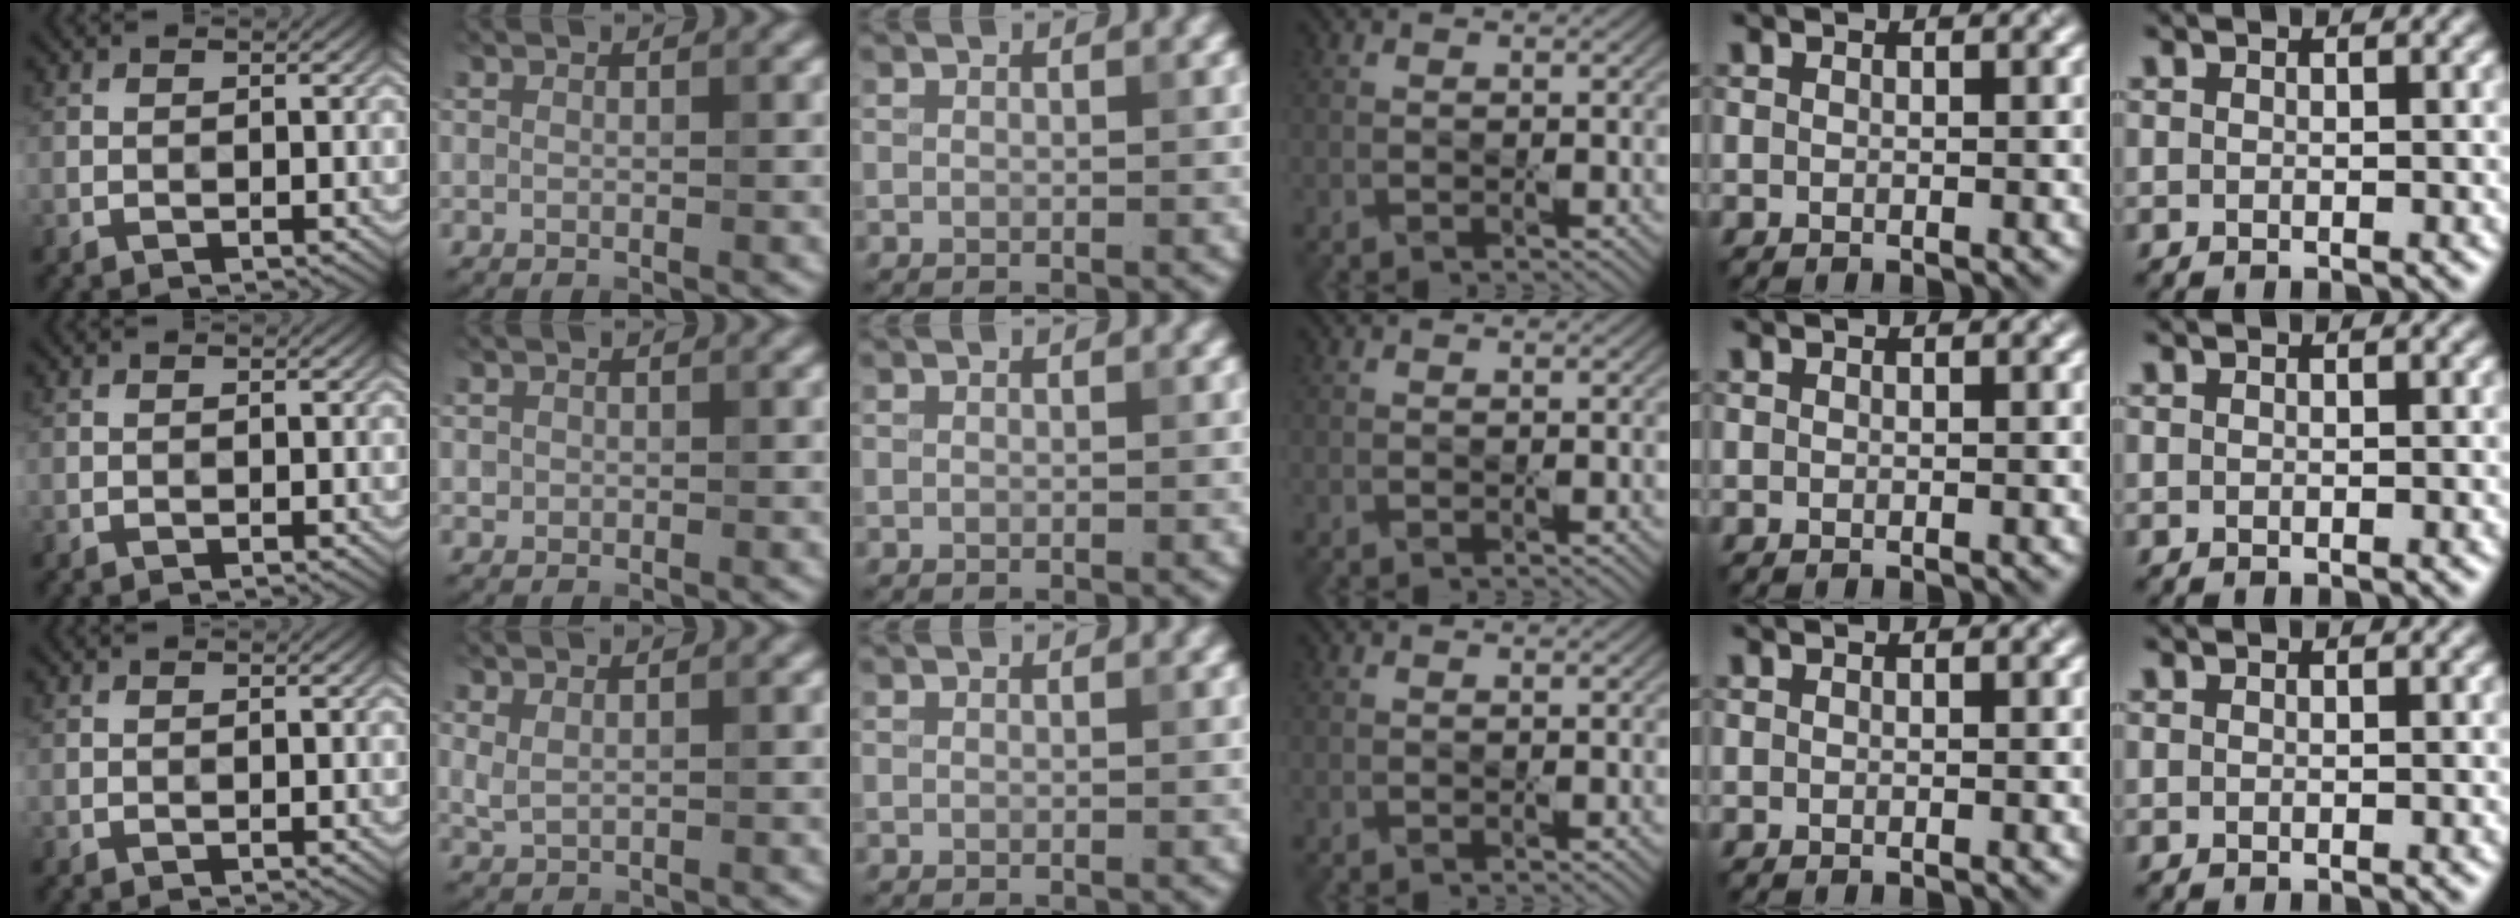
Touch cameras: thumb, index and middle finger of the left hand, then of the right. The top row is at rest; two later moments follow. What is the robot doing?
{"motion": "press", "object": "toy piano key"}